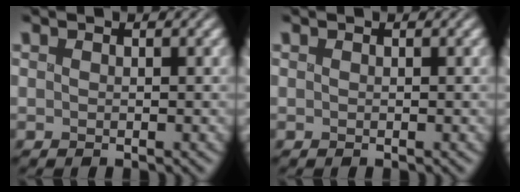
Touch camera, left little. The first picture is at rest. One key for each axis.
{"total": 0.0}